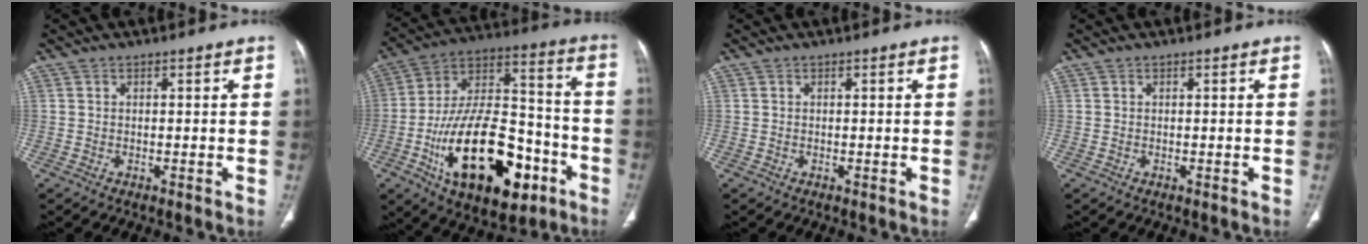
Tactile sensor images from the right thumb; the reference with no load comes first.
{"total": 27.6, "force": [-10.9, 13.6, 21.4], "torque": [-0.363, 0.051, -0.167]}
{"total": 0.0}
{"total": 0.0}